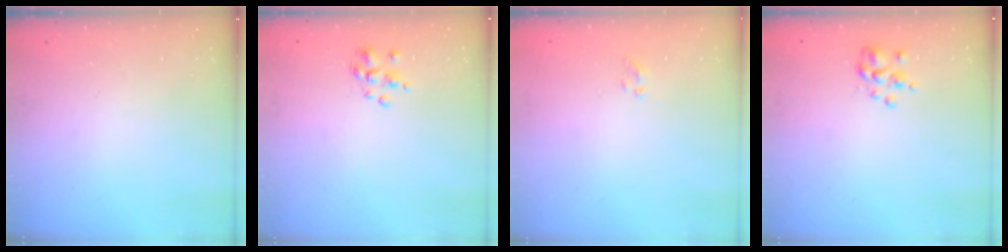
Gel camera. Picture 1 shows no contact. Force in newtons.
{"total": 1.9, "press": 1.7, "slide": 0.7}
{"total": 1.3, "press": 1.2, "slide": 0.5}
{"total": 2.0, "press": 1.9, "slide": 0.6}